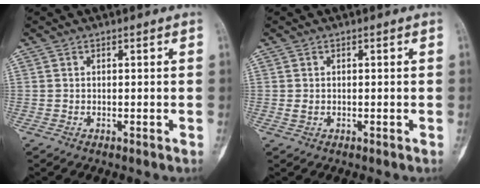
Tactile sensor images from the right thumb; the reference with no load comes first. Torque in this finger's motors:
{"motor_torque": [1.45, -0.23, 0.04, 0.24, -0.08]}